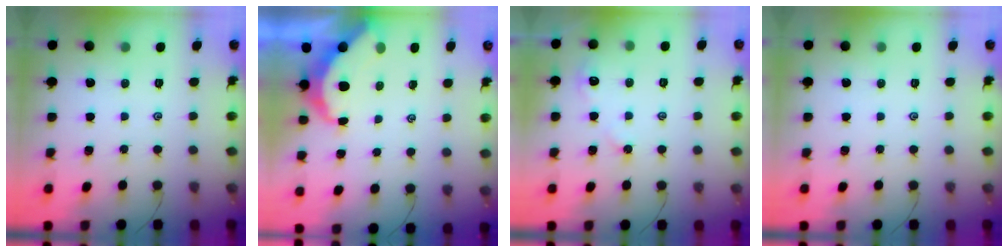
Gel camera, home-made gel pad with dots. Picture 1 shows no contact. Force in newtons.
{"total": 5.4, "press": 5.4, "slide": 0.5}
{"total": 3.2, "press": 3.1, "slide": 0.7}
{"total": 0.0}